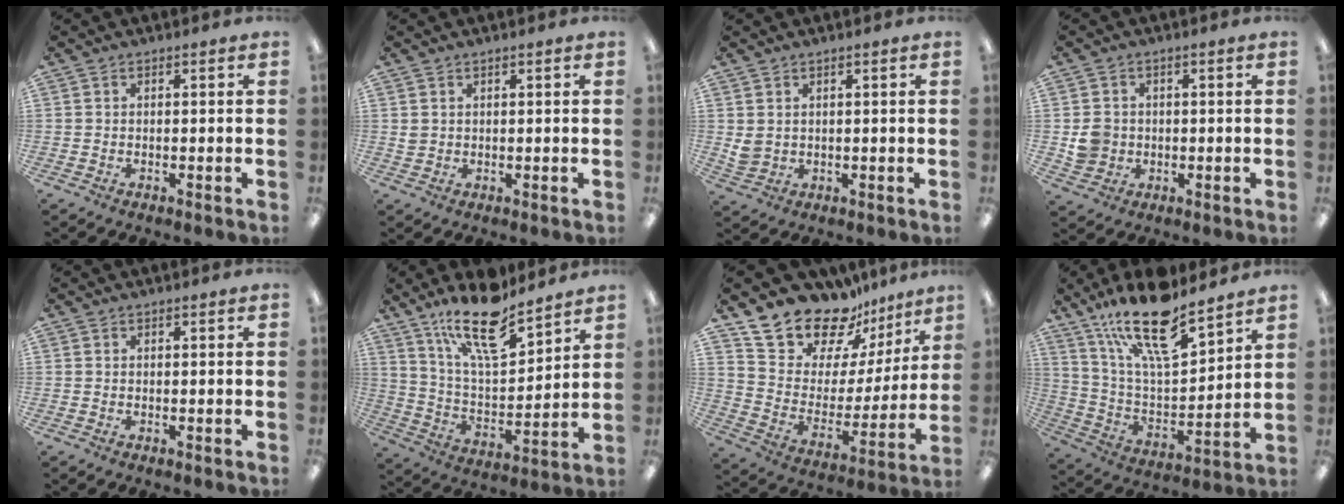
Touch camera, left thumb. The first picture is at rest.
{"total": 1.3, "force": [0.8, 1.0, 0.2], "torque": [-0.006, 0.002, 0.015]}
{"total": 2.9, "force": [1.4, 2.3, 1.1], "torque": [-0.016, -0.002, 0.028]}
{"total": 4.9, "force": [-0.1, 4.7, 1.3], "torque": [-0.015, 0.007, 0.001]}
{"total": 0.0}
{"total": 18.5, "force": [13.6, 6.1, 10.8], "torque": [-0.186, -0.082, 0.233]}
{"total": 19.4, "force": [16.3, 9.0, 5.4], "torque": [-0.107, -0.129, 0.294]}
{"total": 20.4, "force": [15.0, 6.4, 12.2], "torque": [-0.221, -0.091, 0.257]}